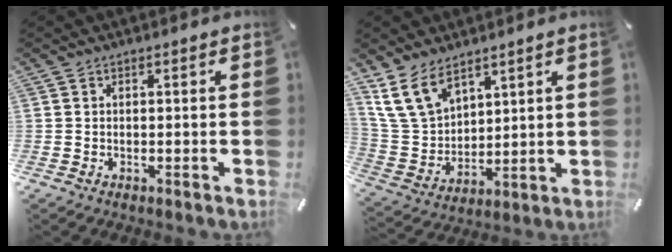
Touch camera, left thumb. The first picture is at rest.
{"total": 11.9, "force": [7.8, 7.4, 5.3], "torque": [-0.145, -0.028, 0.154]}